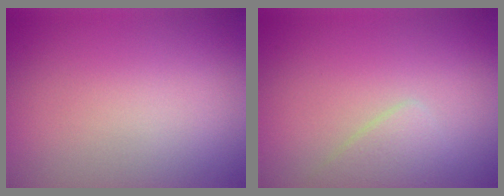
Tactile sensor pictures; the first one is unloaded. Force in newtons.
{"total": 1.8, "press": 1.8, "slide": 0.1}